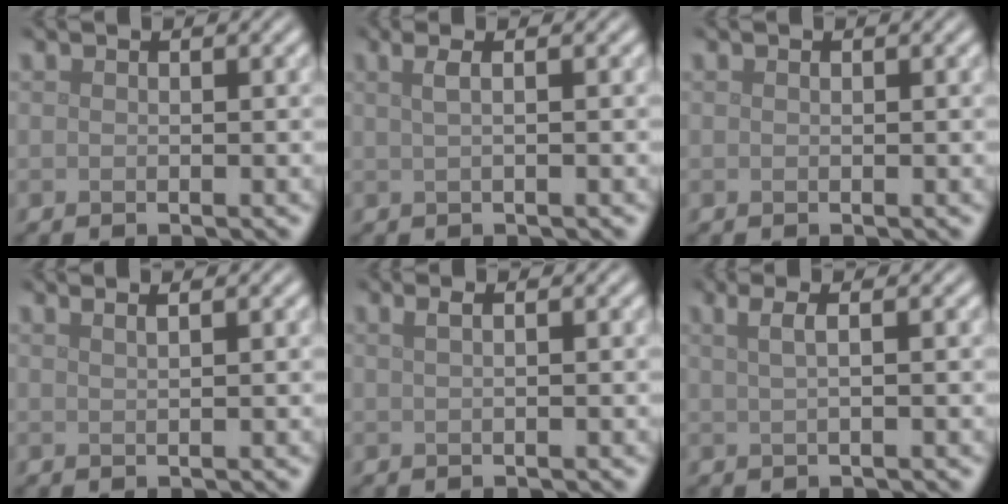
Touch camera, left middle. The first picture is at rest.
{"total": 2.3, "force": [0.8, 1.0, 1.9], "torque": [-0.025, 0.001, 0.000]}
{"total": 0.0}
{"total": 2.1, "force": [1.4, 0.9, 1.3], "torque": [0.004, 0.001, -0.004]}
{"total": 1.6, "force": [0.7, 0.7, 1.3], "torque": [-0.016, 0.000, 0.003]}
{"total": 2.9, "force": [1.2, 1.2, 2.3], "torque": [-0.026, 0.003, -0.001]}